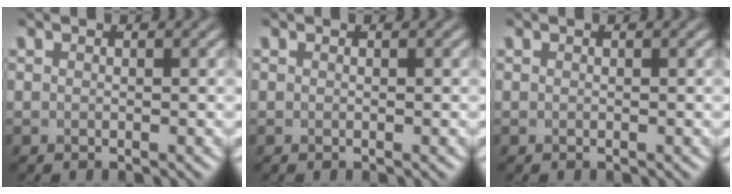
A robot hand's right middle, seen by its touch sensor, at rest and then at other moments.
{"total": 0.0}
{"total": 0.0}